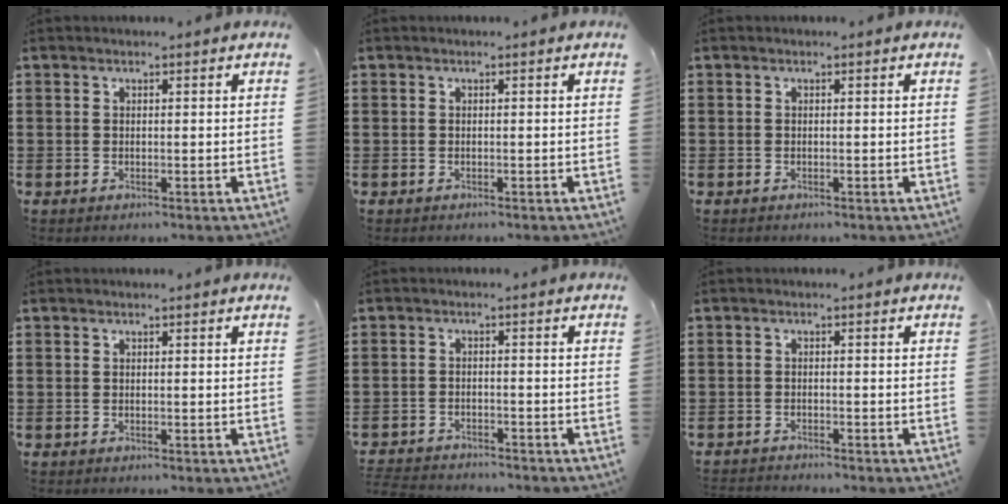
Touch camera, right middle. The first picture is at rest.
{"total": 0.0}
{"total": 0.0}
{"total": 0.0}
{"total": 2.8, "force": [-2.8, 0.2, -0.1], "torque": [-0.004, -0.004, -0.060]}
{"total": 1.3, "force": [-1.3, 0.0, 0.0], "torque": [-0.003, 0.002, -0.026]}